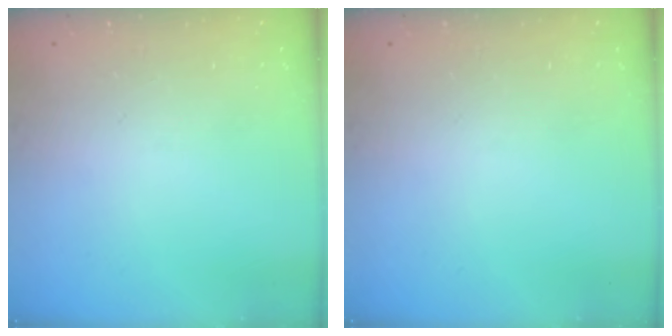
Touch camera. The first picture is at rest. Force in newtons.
{"total": 0.0}